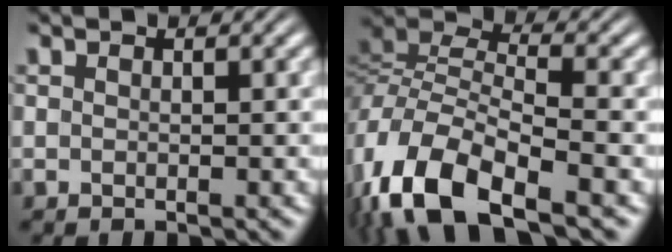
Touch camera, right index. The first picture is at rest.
{"total": 11.8, "force": [-1.6, 8.2, 8.4], "torque": [-0.205, -0.027, -0.019]}